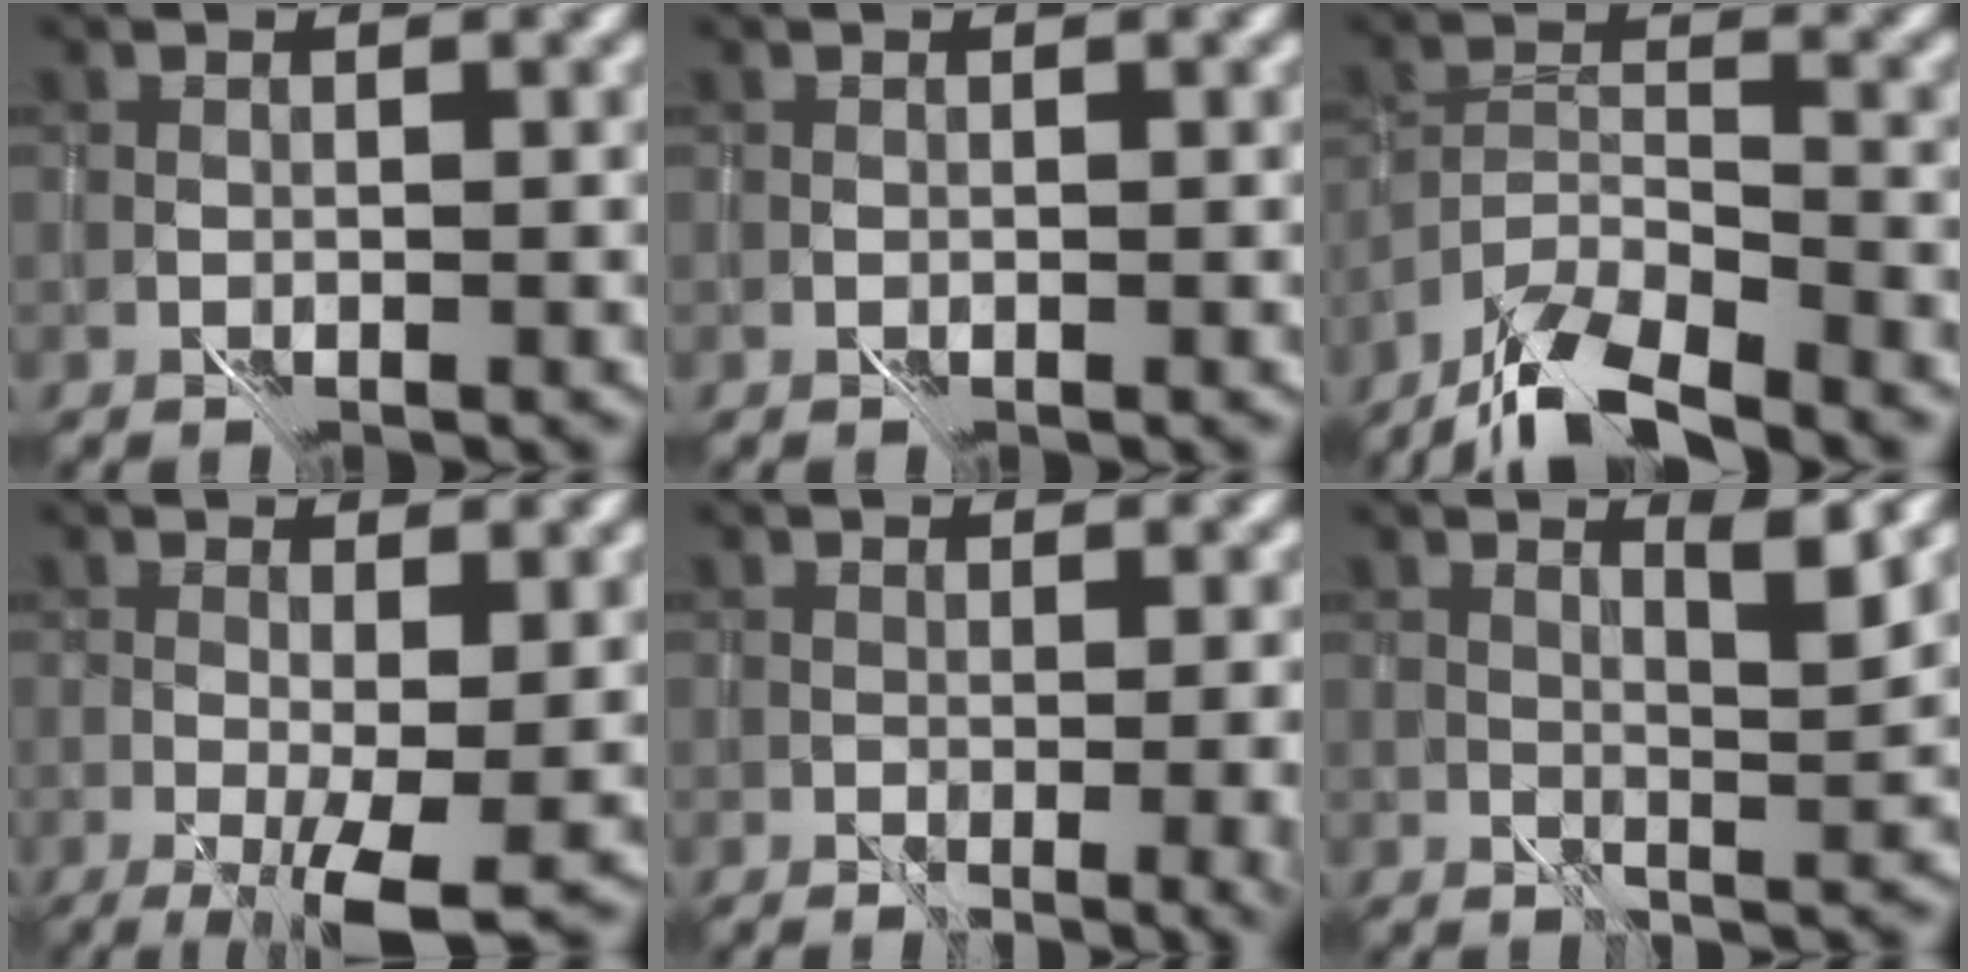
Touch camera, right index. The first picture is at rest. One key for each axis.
{"total": 0.0}
{"total": 7.1, "fx": -6.0, "fy": 1.5, "fz": 3.6, "tx": -0.063, "ty": 0.005, "tz": -0.106}
{"total": 3.8, "fx": -0.1, "fy": 0.4, "fz": 3.8, "tx": -0.067, "ty": -0.004, "tz": 0.001}
{"total": 3.7, "fx": 0.1, "fy": 1.4, "fz": 3.5, "tx": -0.028, "ty": -0.007, "tz": 0.024}
{"total": 2.9, "fx": 2.7, "fy": 0.0, "fz": 1.2, "tx": -0.015, "ty": 0.003, "tz": 0.046}